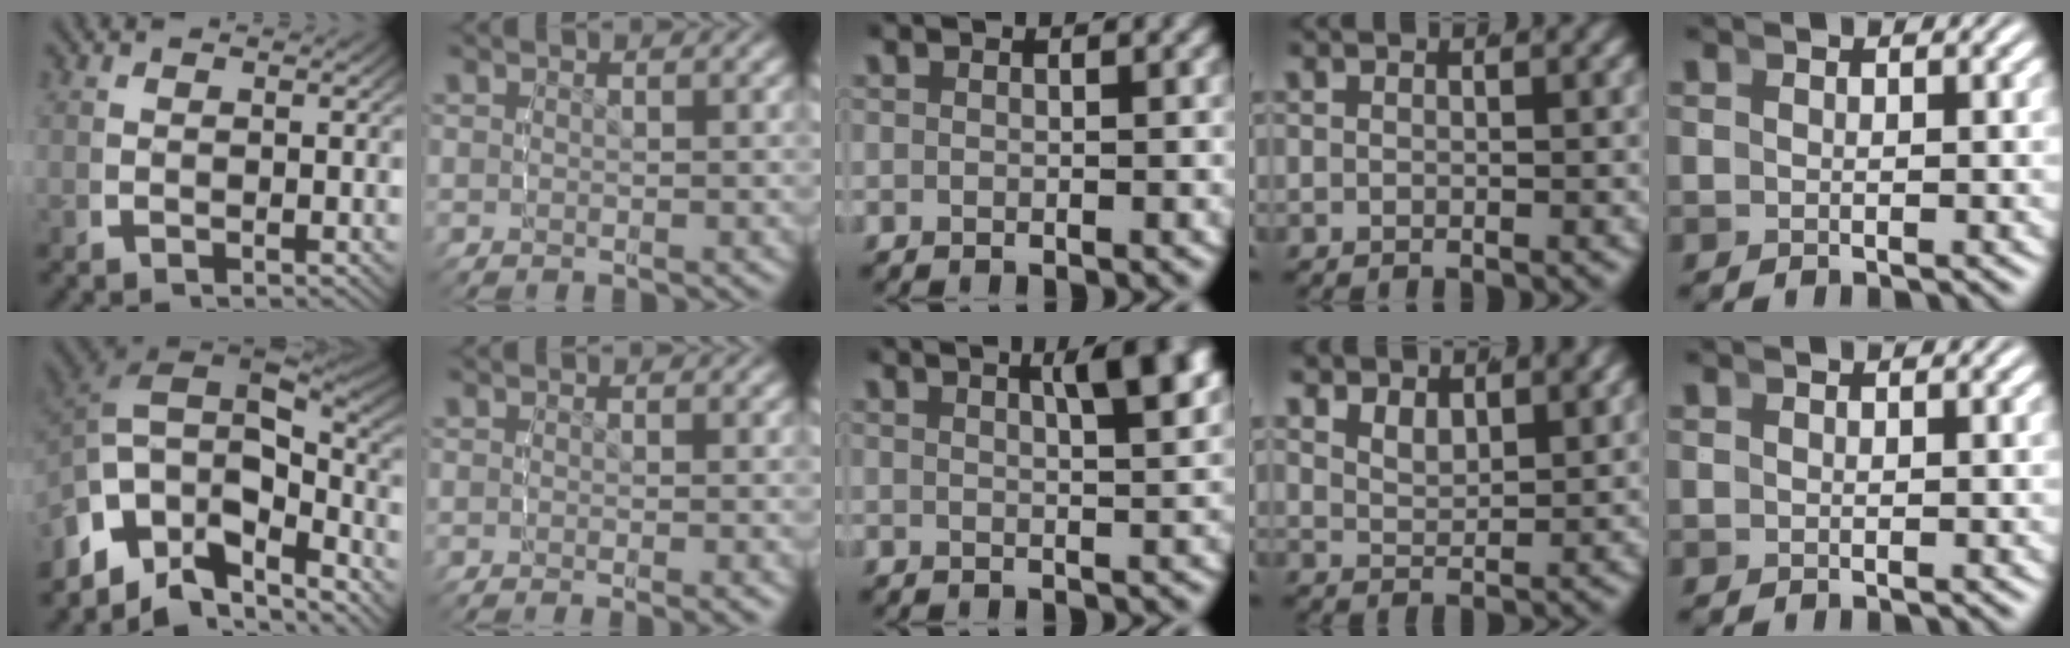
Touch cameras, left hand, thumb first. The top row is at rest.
{"thumb": {"total": 13.9, "force": [-1.4, 9.3, 10.2], "torque": [-0.206, -0.037, -0.007]}, "index": {"total": 1.8, "force": [-1.1, 0.2, 1.4], "torque": [-0.013, -0.001, -0.017]}, "middle": {"total": 5.5, "force": [2.2, 1.6, 4.8], "torque": [-0.061, 0.012, 0.031]}, "ring": {"total": 3.0, "force": [2.1, 1.3, 1.7], "torque": [-0.044, -0.015, 0.046]}}